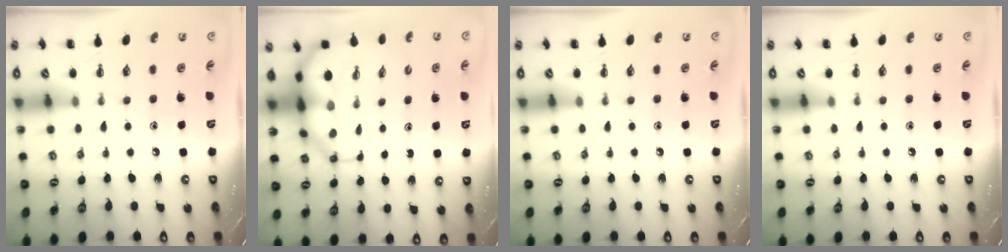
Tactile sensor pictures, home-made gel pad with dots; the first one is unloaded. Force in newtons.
{"total": 7.9, "press": 7.5, "slide": 2.5}
{"total": 0.0}
{"total": 0.0}